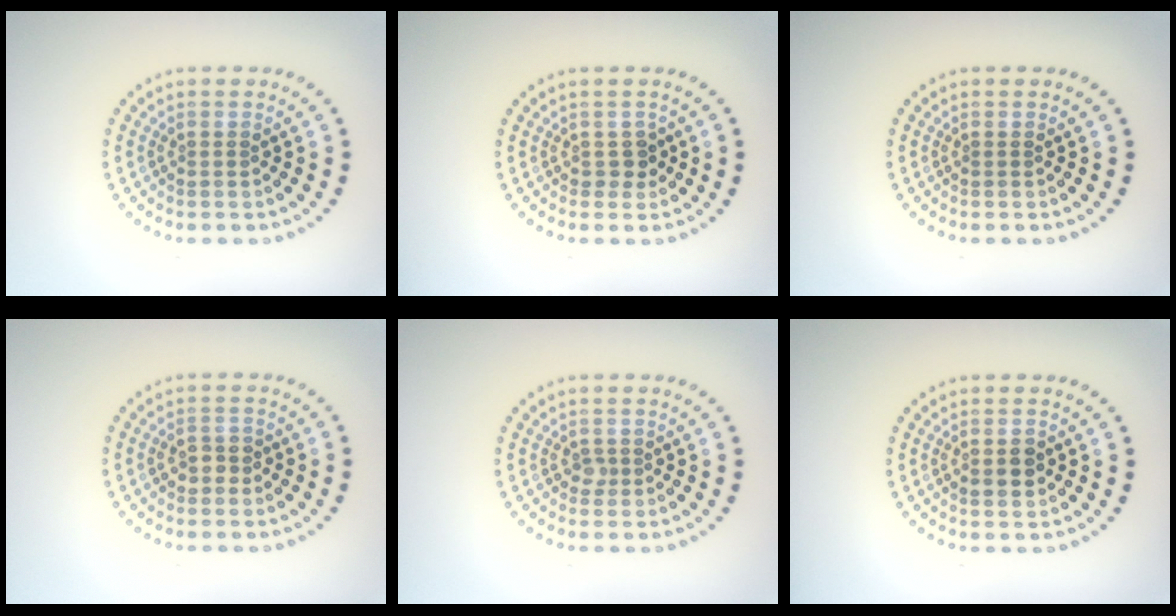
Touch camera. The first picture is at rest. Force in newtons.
{"total": 1.3, "press": 1.2, "slide": 0.6}
{"total": 0.0}
{"total": 1.6, "press": 1.6, "slide": 0.3}
{"total": 0.7, "press": 0.6, "slide": 0.5}
{"total": 1.6, "press": 1.6, "slide": 0.2}